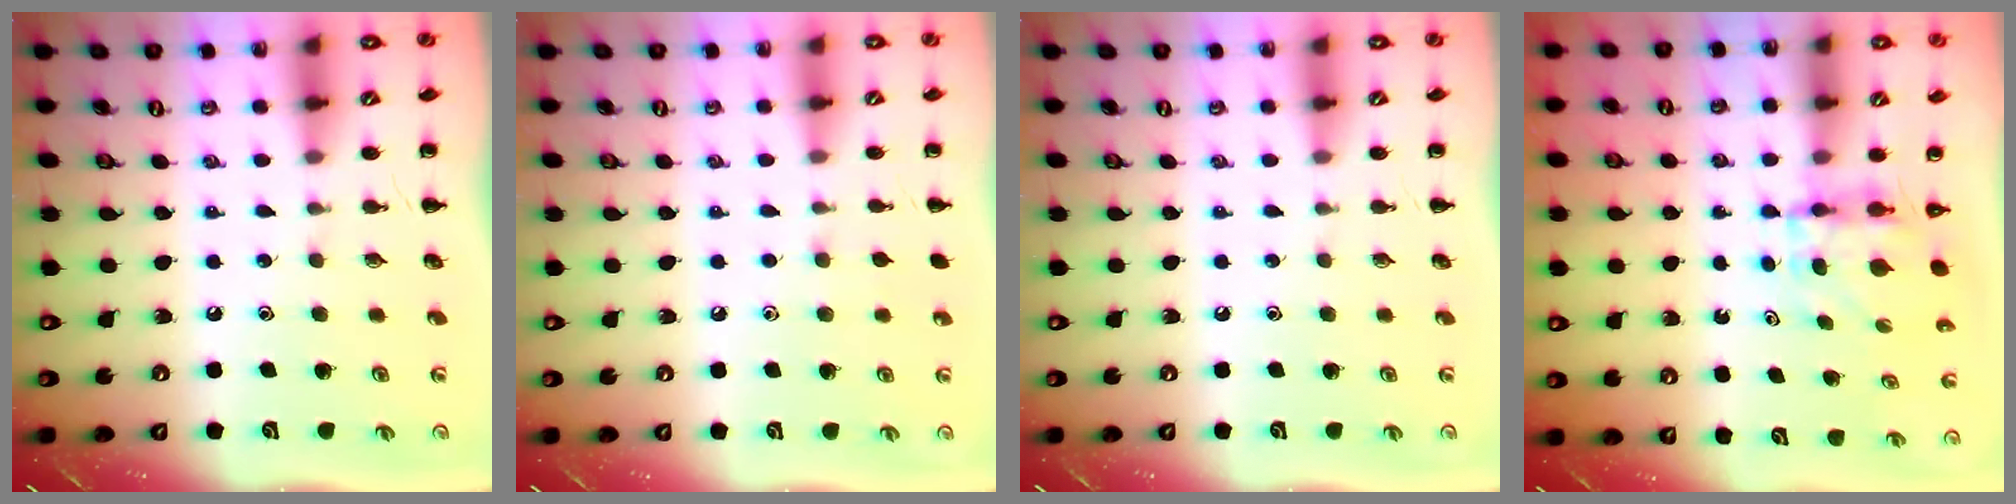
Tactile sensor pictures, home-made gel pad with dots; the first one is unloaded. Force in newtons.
{"total": 3.9, "press": 3.7, "slide": 1.4}
{"total": 0.0}
{"total": 4.0, "press": 4.0, "slide": 0.3}